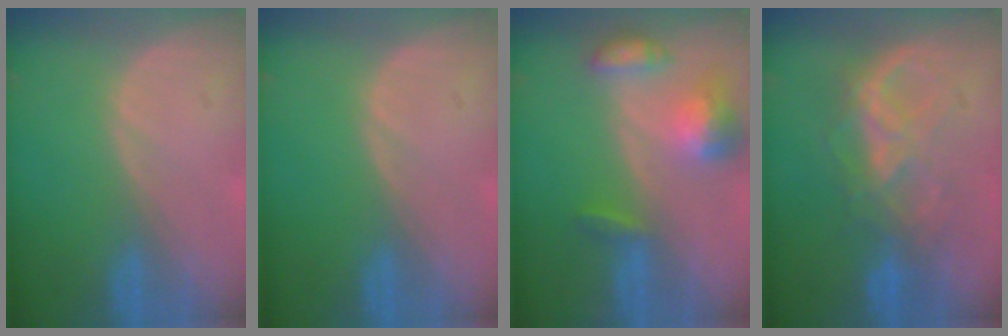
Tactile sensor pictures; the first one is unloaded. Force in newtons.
{"total": 0.0}
{"total": 7.1, "press": 6.6, "slide": 2.6}
{"total": 6.4, "press": 6.4, "slide": 0.7}